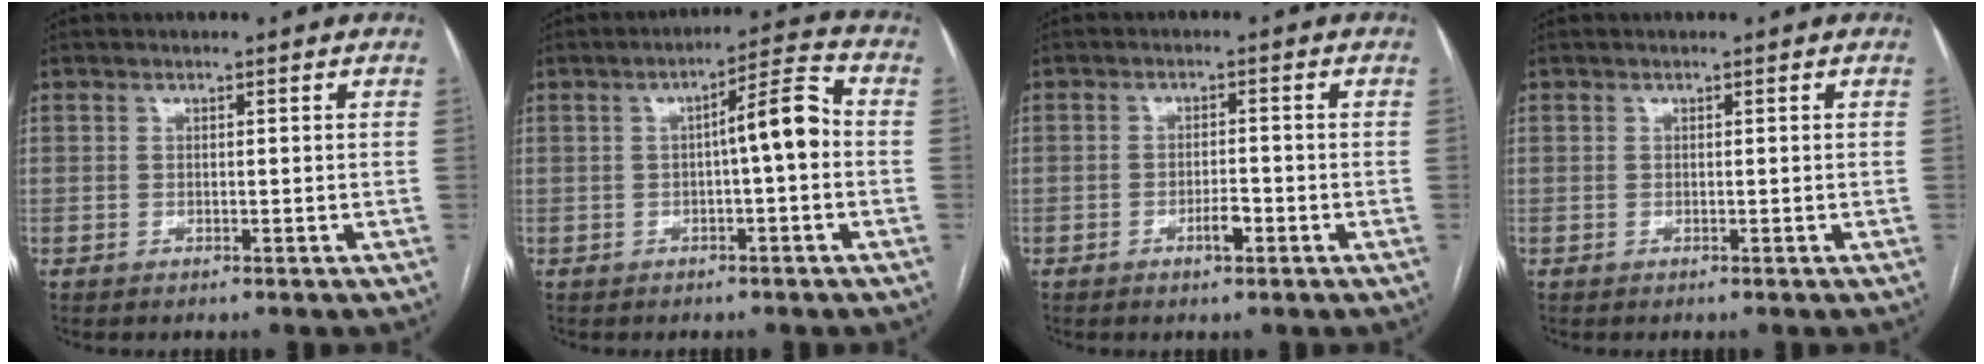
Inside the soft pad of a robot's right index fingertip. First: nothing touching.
{"total": 6.5, "force": [-0.3, 0.8, 6.4], "torque": [-0.094, 0.022, -0.006]}
{"total": 2.7, "force": [-1.4, 0.8, 2.2], "torque": [-0.037, 0.001, -0.022]}
{"total": 0.0}